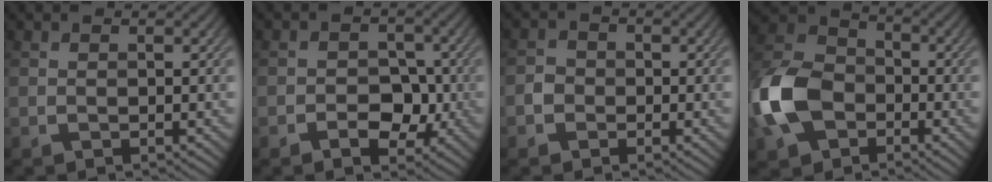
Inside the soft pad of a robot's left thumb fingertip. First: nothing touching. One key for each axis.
{"total": 4.5, "fx": -1.5, "fy": 3.3, "fz": 2.7, "tx": -0.011, "ty": -0.001, "tz": -0.037}
{"total": 1.6, "fx": -0.7, "fy": 1.5, "fz": 0.3, "tx": 0.002, "ty": 0.003, "tz": -0.018}
{"total": 12.8, "fx": -4.1, "fy": 9.1, "fz": 8.0, "tx": -0.212, "ty": -0.008, "tz": -0.099}